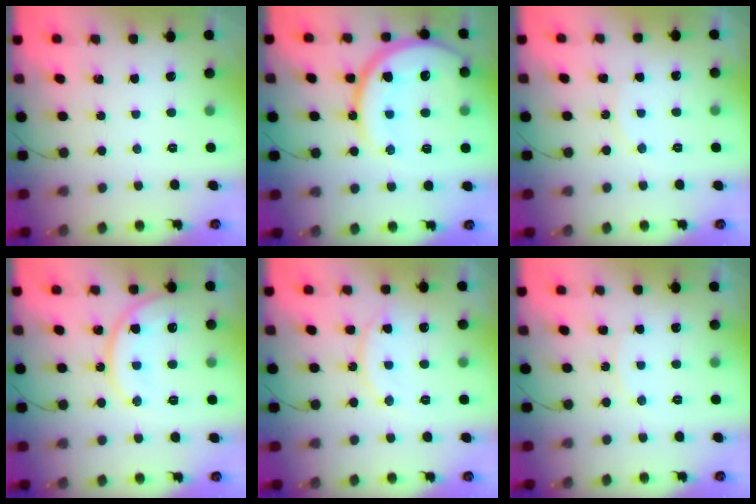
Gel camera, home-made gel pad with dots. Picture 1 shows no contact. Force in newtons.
{"total": 21.0, "press": 20.9, "slide": 2.2}
{"total": 6.4, "press": 6.3, "slide": 0.6}
{"total": 12.3, "press": 12.2, "slide": 0.9}
{"total": 11.4, "press": 11.4, "slide": 0.9}
{"total": 5.8, "press": 5.7, "slide": 0.5}